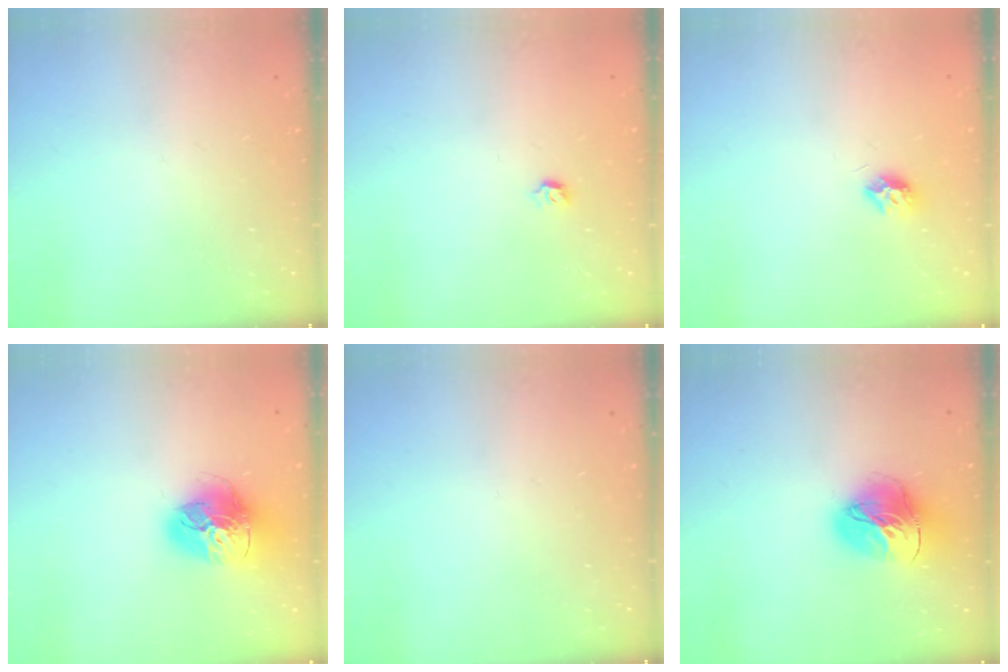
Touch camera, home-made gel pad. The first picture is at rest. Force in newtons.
{"total": 2.8, "press": 2.7, "slide": 0.8}
{"total": 7.4, "press": 7.4, "slide": 0.2}
{"total": 18.4, "press": 18.3, "slide": 1.8}
{"total": 0.0}
{"total": 16.9, "press": 16.8, "slide": 1.7}